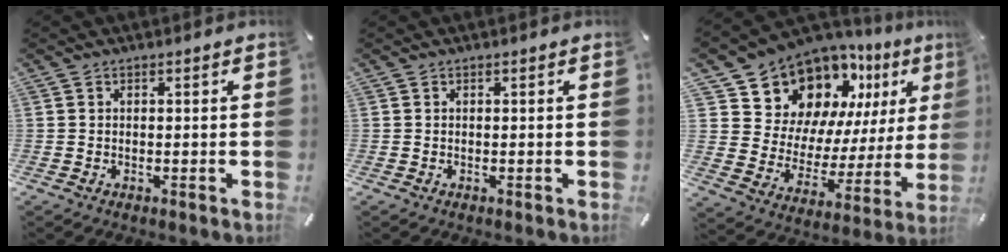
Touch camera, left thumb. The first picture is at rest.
{"total": 0.0}
{"total": 15.8, "force": [12.4, 9.2, 3.6], "torque": [-0.057, -0.123, 0.222]}